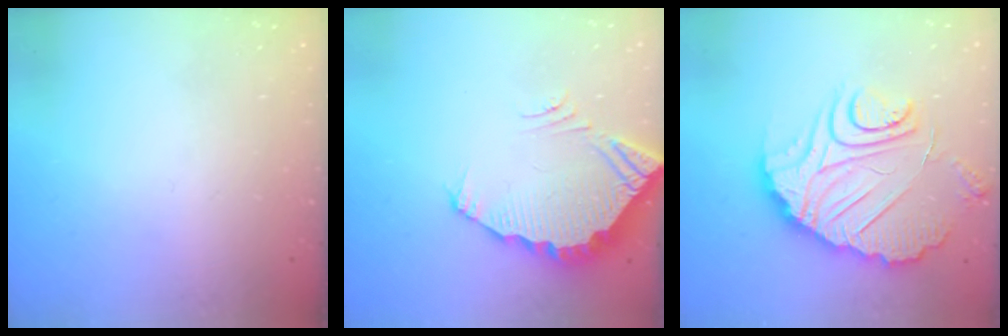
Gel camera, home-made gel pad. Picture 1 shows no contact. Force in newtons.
{"total": 3.5, "press": 3.5, "slide": 0.2}
{"total": 15.9, "press": 15.9, "slide": 1.4}